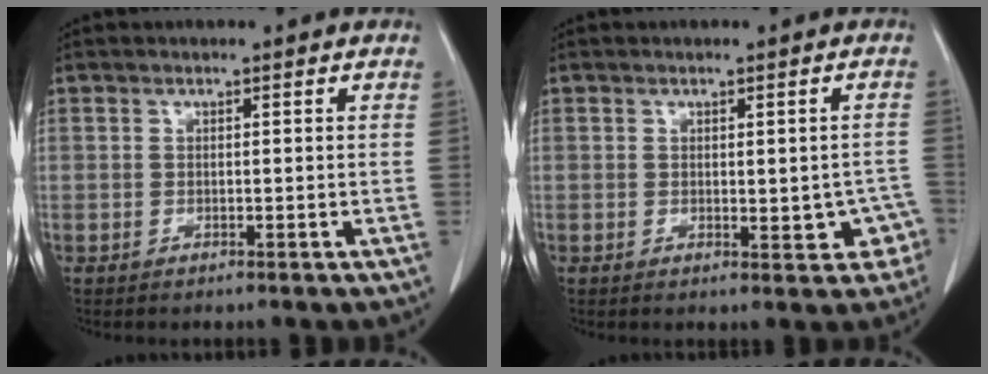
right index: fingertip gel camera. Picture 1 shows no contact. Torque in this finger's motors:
{"motor_torque": [0.11, 0.08, 0.05, 0.00]}